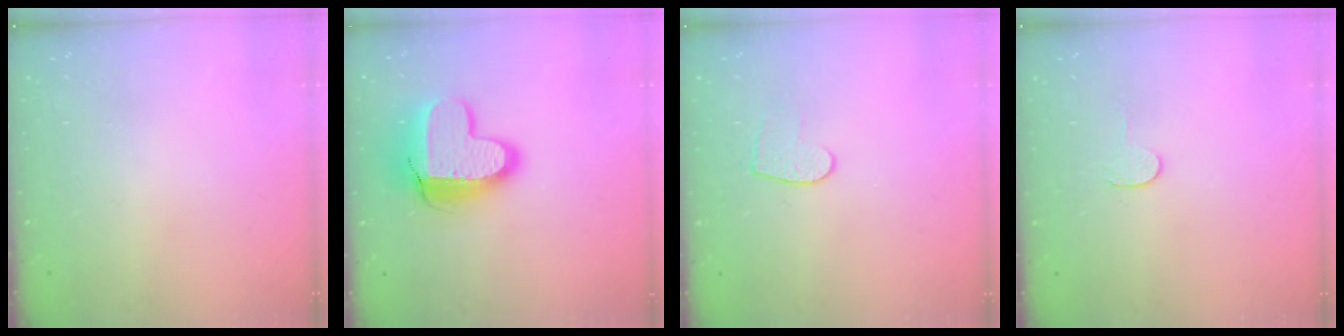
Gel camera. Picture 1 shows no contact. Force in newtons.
{"total": 14.6, "press": 14.5, "slide": 1.1}
{"total": 6.7, "press": 6.7, "slide": 0.4}
{"total": 2.3, "press": 2.3, "slide": 0.2}